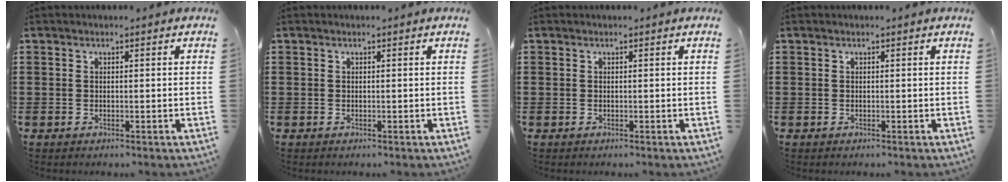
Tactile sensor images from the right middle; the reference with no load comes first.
{"total": 0.0}
{"total": 0.0}
{"total": 0.0}